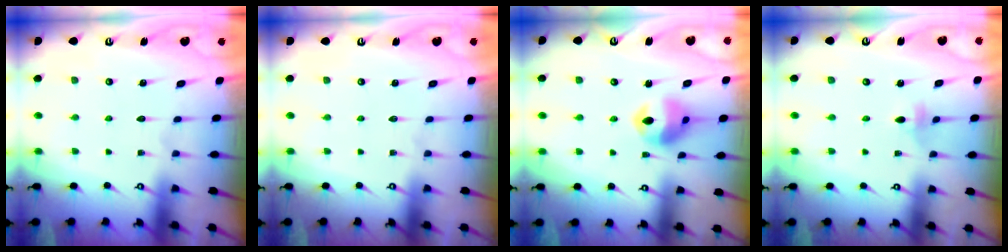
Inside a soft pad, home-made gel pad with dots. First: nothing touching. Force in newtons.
{"total": 0.0}
{"total": 11.9, "press": 11.8, "slide": 1.4}
{"total": 3.4, "press": 3.2, "slide": 1.1}